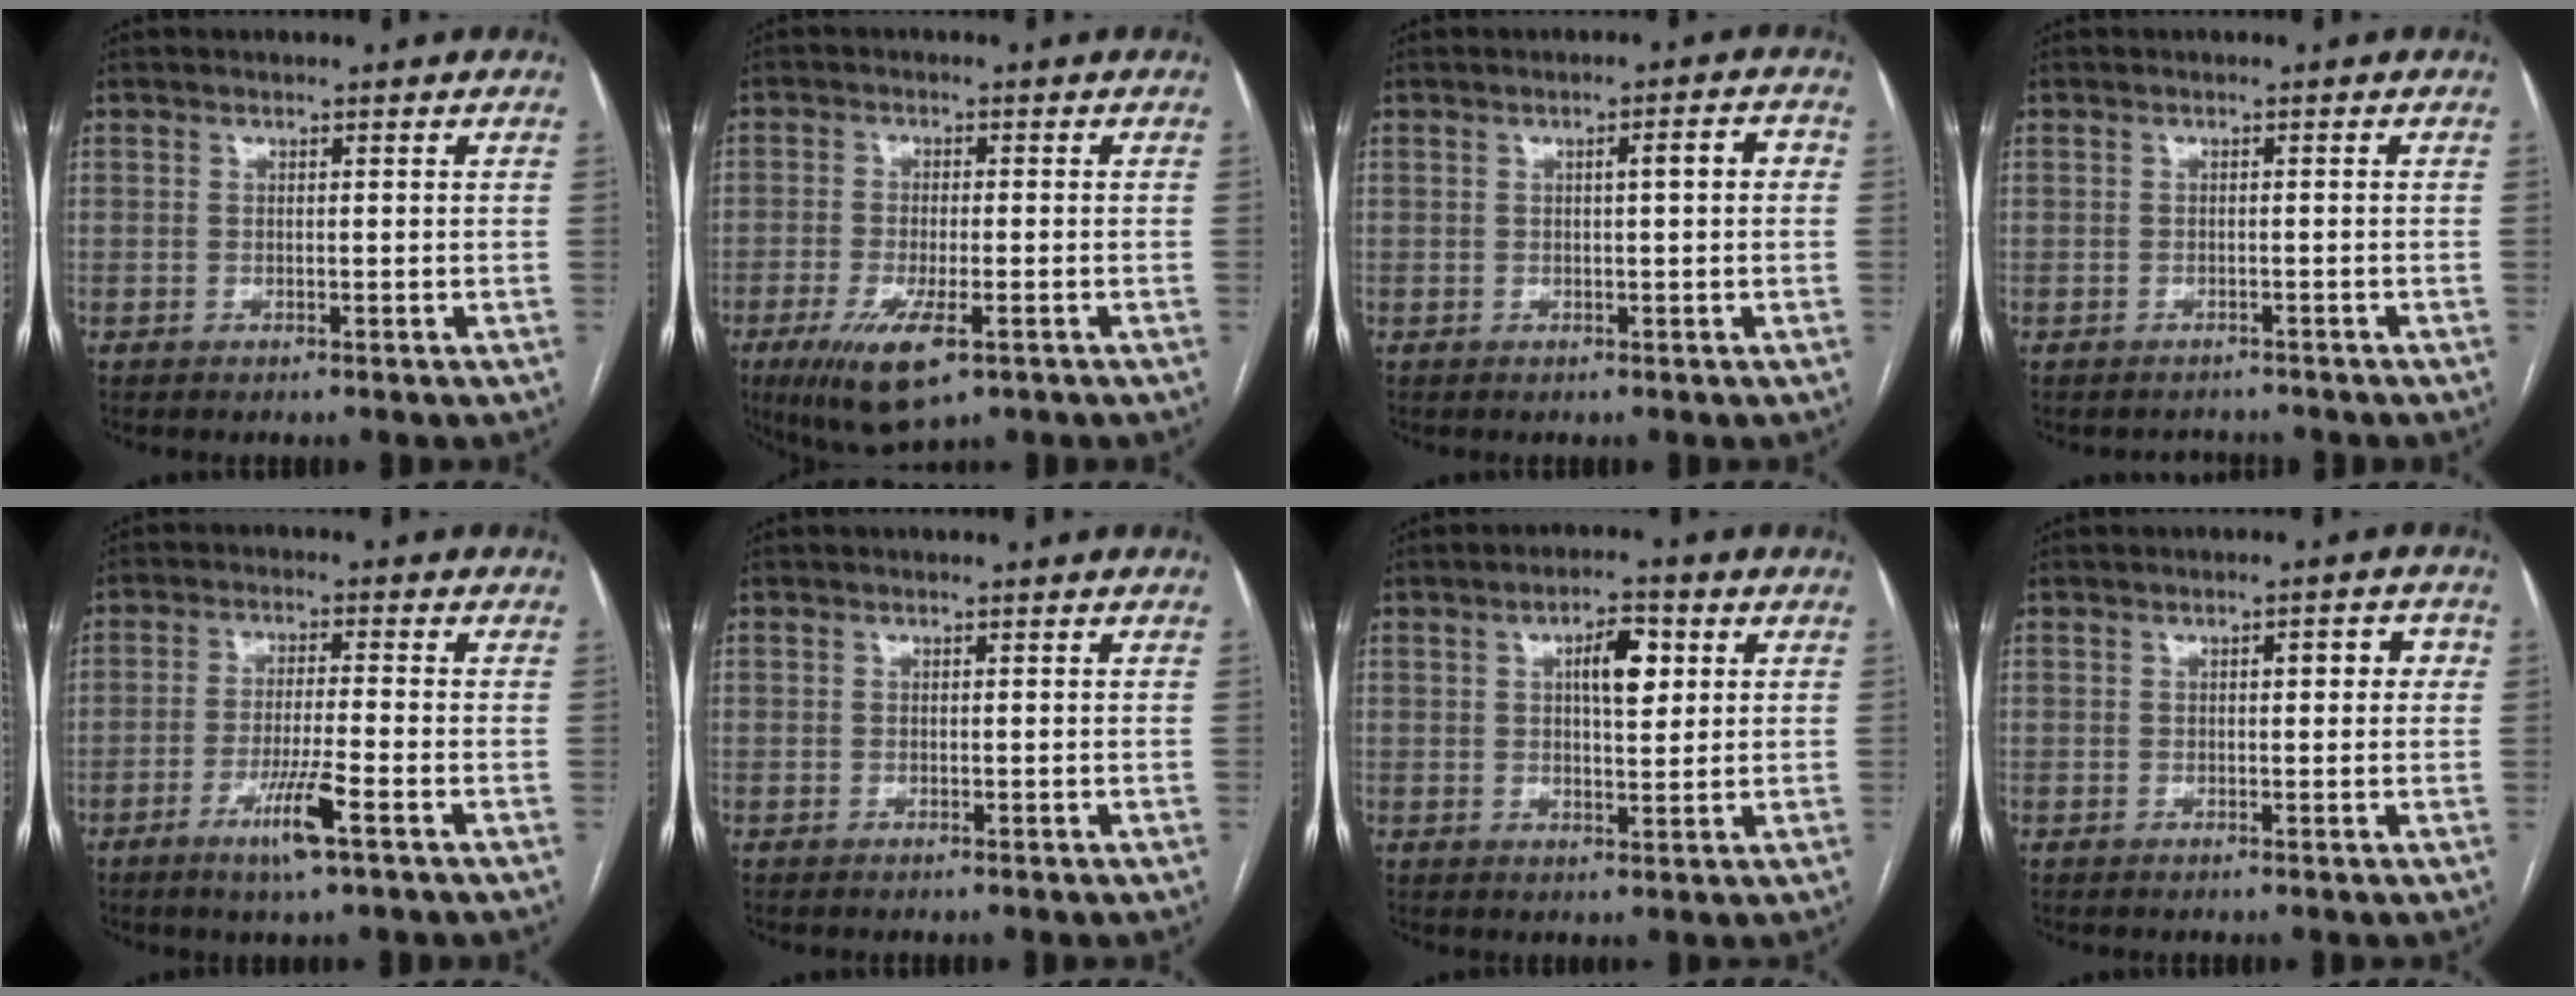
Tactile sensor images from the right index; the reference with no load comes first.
{"total": 8.8, "force": [-4.3, 2.8, 7.1], "torque": [-0.131, -0.019, -0.065]}
{"total": 3.1, "force": [0.4, 0.2, 3.1], "torque": [-0.044, 0.010, 0.004]}
{"total": 1.7, "force": [-1.6, 0.5, -0.4], "torque": [0.006, -0.003, -0.019]}
{"total": 6.9, "force": [-3.5, -0.2, 5.9], "torque": [-0.109, -0.014, -0.063]}
{"total": 0.0}
{"total": 5.9, "force": [1.9, 1.8, 5.3], "torque": [-0.088, 0.010, 0.032]}
{"total": 3.0, "force": [0.7, 0.9, 2.8], "torque": [-0.037, 0.014, 0.008]}